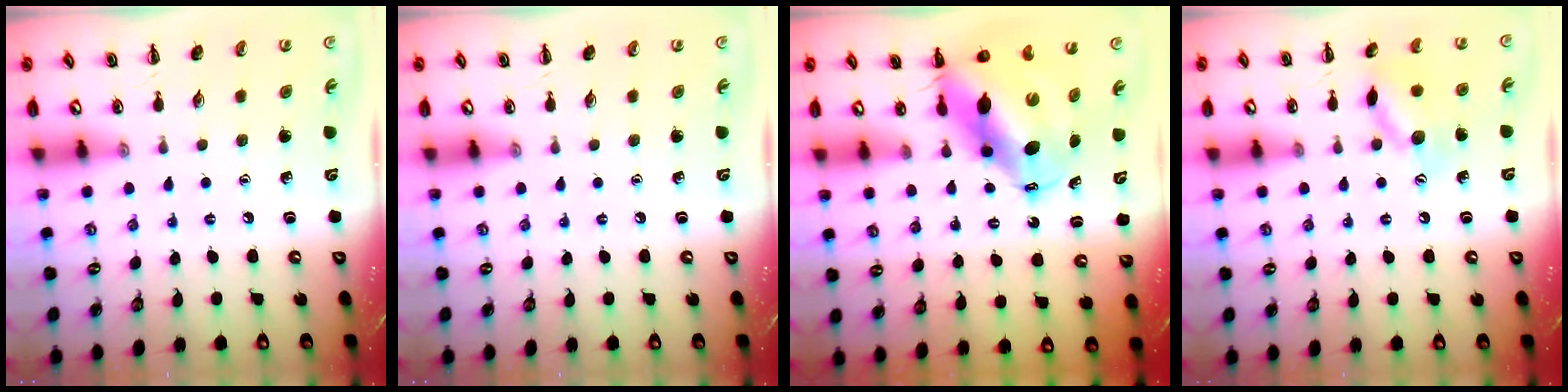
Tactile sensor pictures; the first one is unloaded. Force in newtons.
{"total": 0.0}
{"total": 11.3, "press": 10.9, "slide": 3.2}
{"total": 11.1, "press": 11.1, "slide": 0.5}